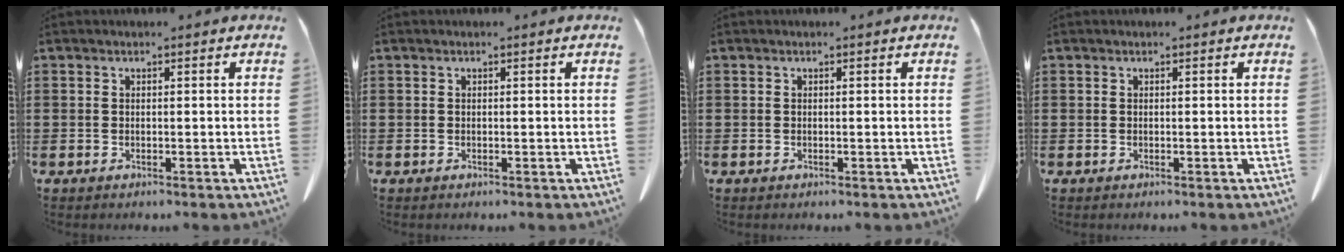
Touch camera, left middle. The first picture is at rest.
{"total": 0.0}
{"total": 0.0}
{"total": 0.0}